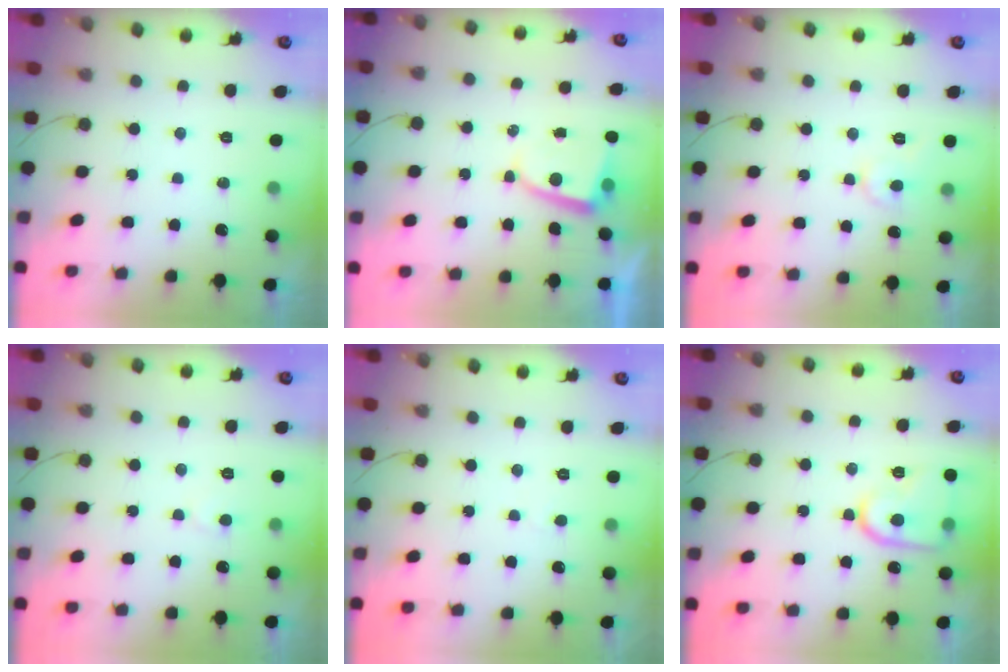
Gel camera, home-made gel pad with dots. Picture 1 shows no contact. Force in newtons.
{"total": 3.3, "press": 3.3, "slide": 0.5}
{"total": 4.7, "press": 4.6, "slide": 0.6}
{"total": 3.6, "press": 3.6, "slide": 0.3}
{"total": 1.9, "press": 1.9, "slide": 0.2}
{"total": 13.2, "press": 13.2, "slide": 1.1}